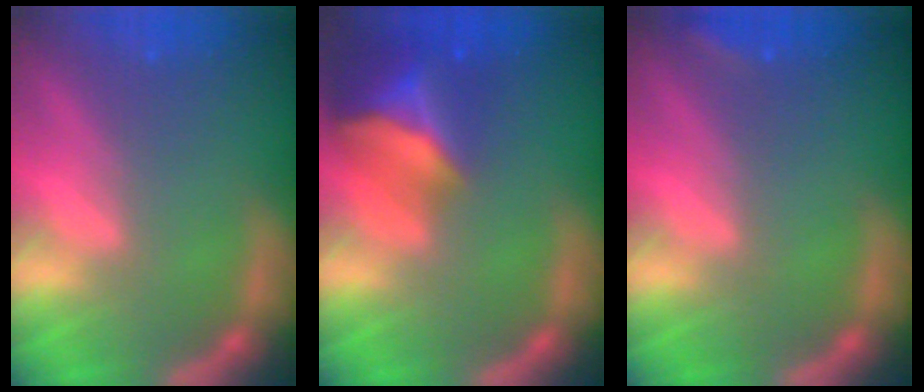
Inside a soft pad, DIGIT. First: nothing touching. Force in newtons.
{"total": 8.9}
{"total": 1.4}